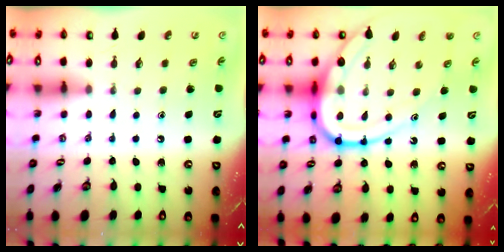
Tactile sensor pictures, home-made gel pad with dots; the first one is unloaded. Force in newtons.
{"total": 18.4, "press": 18.4, "slide": 1.8}